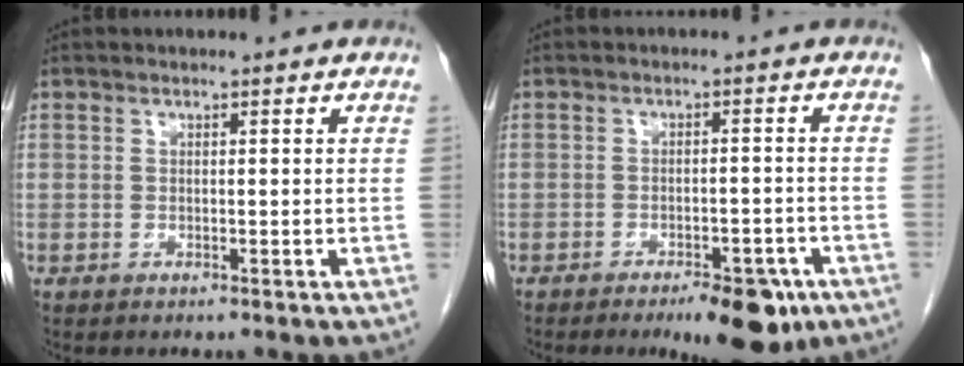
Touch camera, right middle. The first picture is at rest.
{"total": 7.9, "force": [-5.1, 2.7, 5.5], "torque": [-0.067, -0.004, -0.068]}